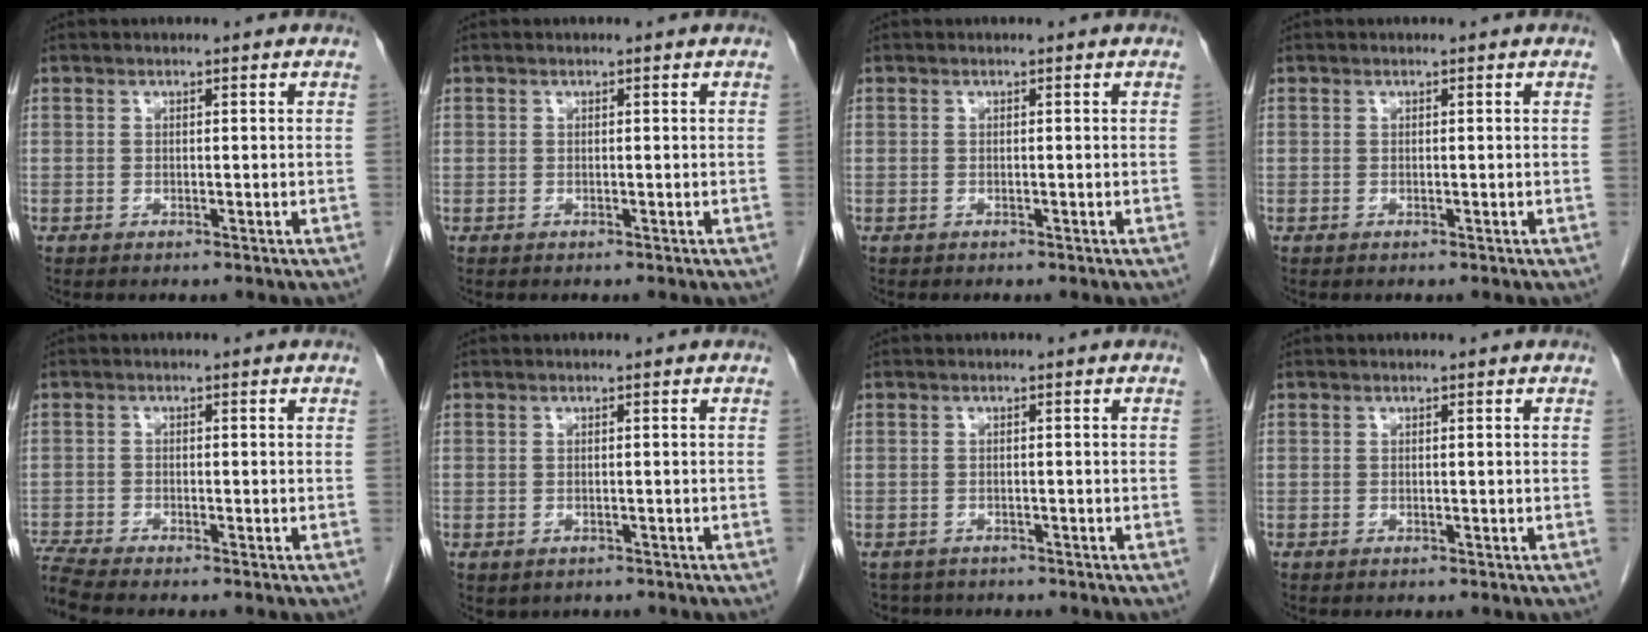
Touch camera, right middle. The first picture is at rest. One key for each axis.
{"total": 0.0}
{"total": 0.0}
{"total": 0.0}
{"total": 4.0, "fx": -3.7, "fy": -0.9, "fz": 1.1, "tx": -0.035, "ty": -0.016, "tz": -0.075}
{"total": 1.6, "fx": -1.1, "fy": 1.1, "fz": 0.5, "tx": -0.011, "ty": -0.002, "tz": -0.008}
{"total": 3.4, "fx": -2.9, "fy": 1.6, "fz": 0.1, "tx": -0.002, "ty": -0.002, "tz": -0.043}
{"total": 0.0}